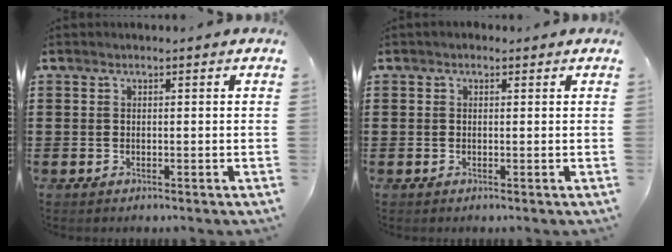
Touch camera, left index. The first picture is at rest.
{"total": 0.6, "force": [-0.1, 0.5, 0.3], "torque": [-0.007, 0.004, -0.003]}